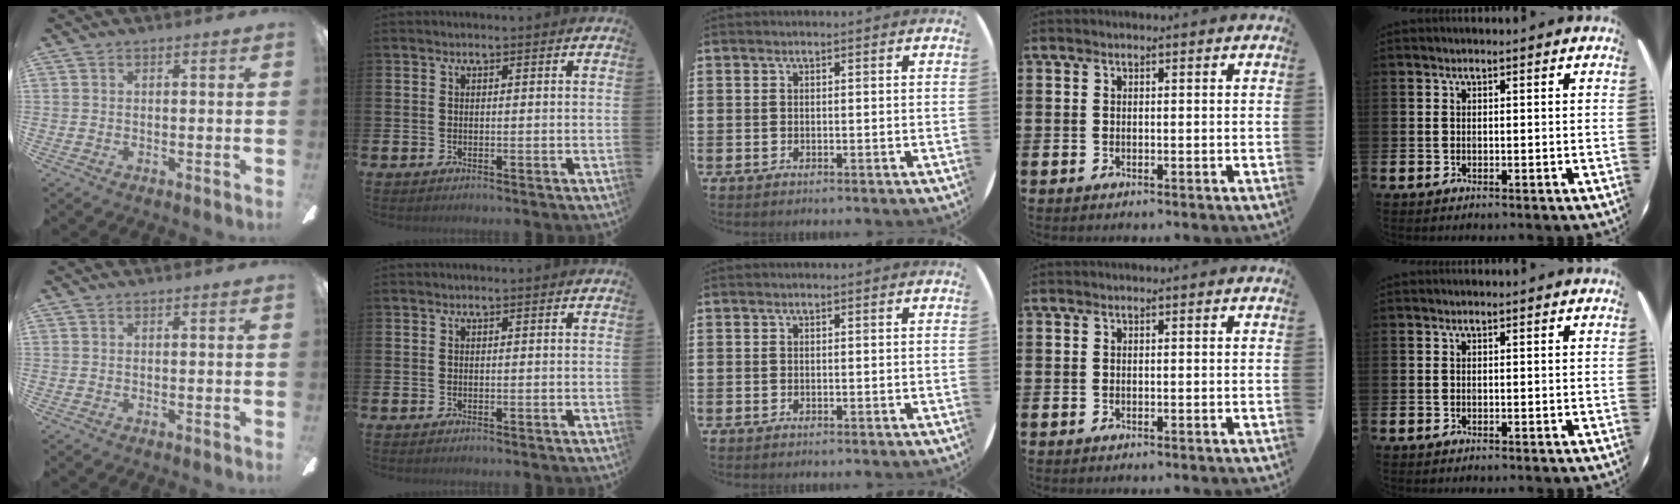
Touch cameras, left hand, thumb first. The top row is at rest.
{}